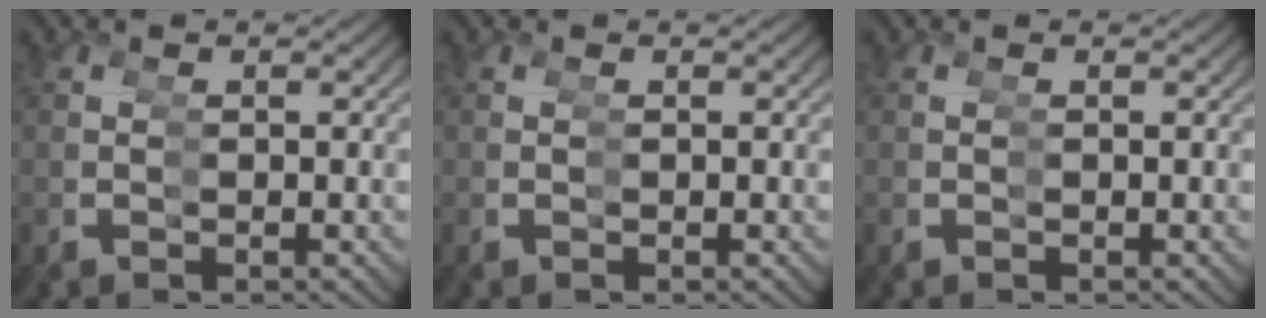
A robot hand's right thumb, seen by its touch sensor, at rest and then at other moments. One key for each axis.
{"total": 0.0}
{"total": 0.0}